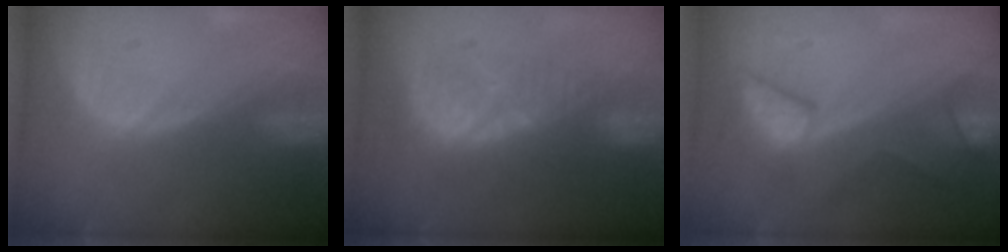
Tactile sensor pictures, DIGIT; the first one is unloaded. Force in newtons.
{"total": 9.0, "press": 7.6, "slide": 4.9}
{"total": 7.5, "press": 7.2, "slide": 2.0}